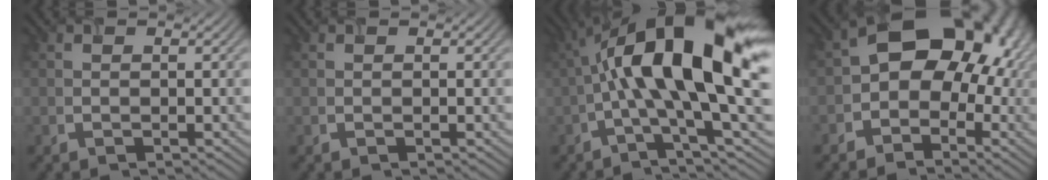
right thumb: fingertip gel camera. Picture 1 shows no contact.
{"total": 0.0}
{"total": 16.9, "force": [2.2, 4.3, 16.2], "torque": [-0.269, 0.027, 0.026]}
{"total": 13.6, "force": [0.2, 10.2, 9.0], "torque": [-0.090, -0.003, -0.011]}